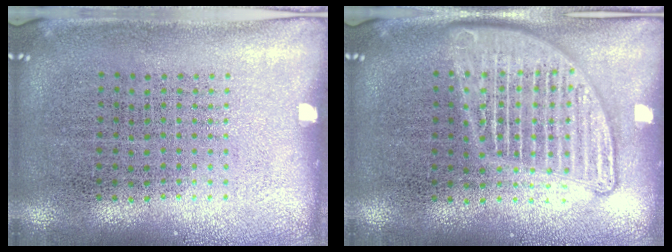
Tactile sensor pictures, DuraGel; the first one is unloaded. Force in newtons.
{"total": 2.3, "press": 2.3, "slide": 0.2}